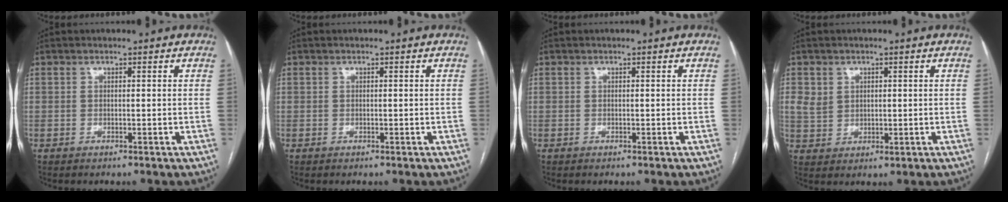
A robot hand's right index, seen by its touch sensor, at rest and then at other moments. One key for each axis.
{"total": 0.0}
{"total": 0.0}
{"total": 4.1, "fx": 1.5, "fy": 3.4, "fz": 1.6, "tx": -0.030, "ty": 0.005, "tz": 0.034}